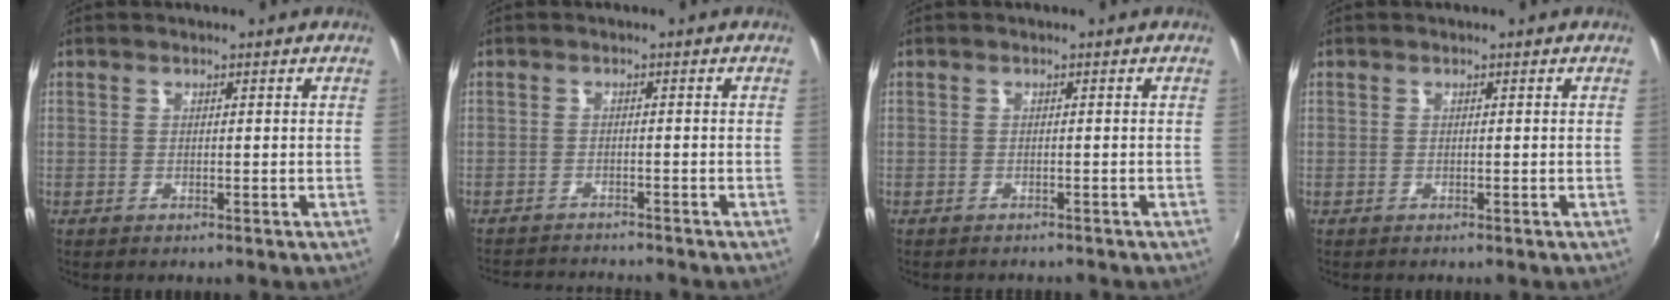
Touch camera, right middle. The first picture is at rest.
{"total": 6.3, "force": [-6.1, 0.6, 1.5], "torque": [-0.045, -0.009, -0.095]}
{"total": 1.6, "force": [-1.5, 0.4, 0.4], "torque": [-0.011, -0.008, -0.020]}
{"total": 0.0}